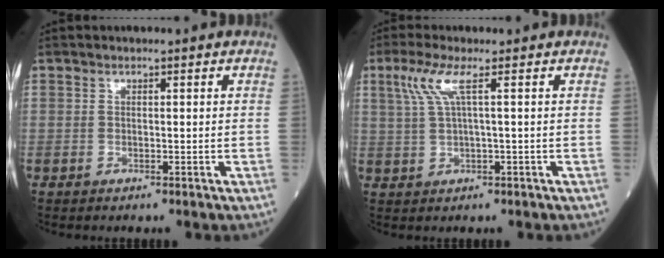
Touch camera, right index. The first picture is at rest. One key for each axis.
{"total": 4.2, "fx": 1.6, "fy": -0.1, "fz": 3.9, "tx": -0.093, "ty": 0.013, "tz": 0.039}